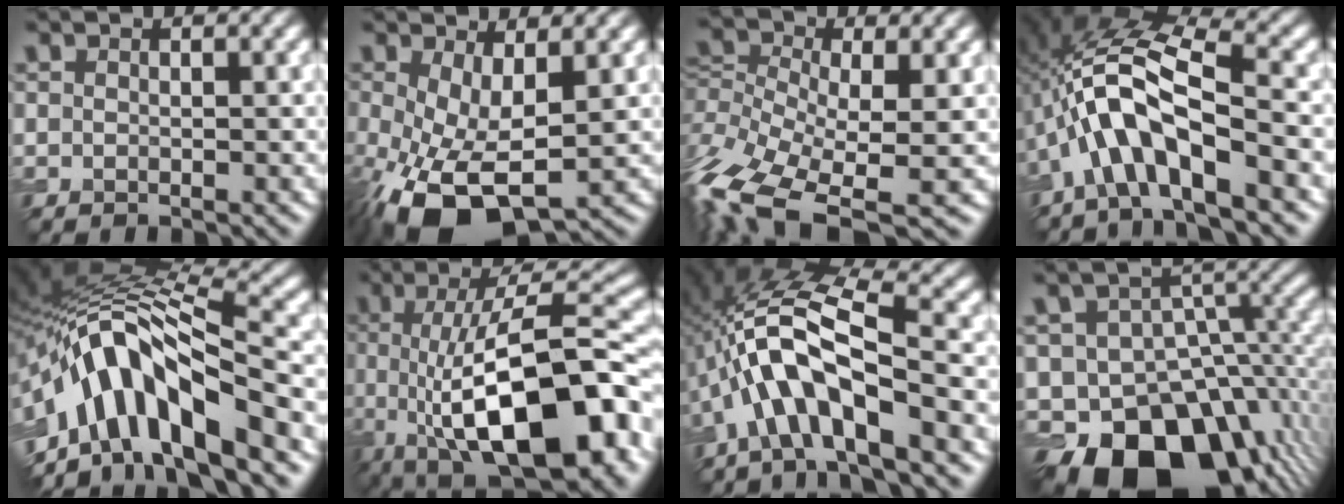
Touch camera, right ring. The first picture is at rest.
{"total": 9.7, "force": [-2.8, 4.9, 7.9], "torque": [-0.181, -0.040, -0.035]}
{"total": 12.5, "force": [-6.3, 5.7, 9.1], "torque": [-0.223, -0.005, -0.126]}
{"total": 8.2, "force": [-3.1, 2.5, 7.1], "torque": [-0.139, 0.023, -0.064]}
{"total": 11.7, "force": [-5.5, 4.5, 9.2], "torque": [-0.145, 0.024, -0.101]}
{"total": 14.0, "force": [-3.5, 4.7, 12.7], "torque": [-0.162, 0.000, -0.066]}
{"total": 8.6, "force": [-3.2, 2.5, 7.5], "torque": [-0.143, 0.023, -0.066]}
{"total": 15.5, "force": [-8.2, 9.2, 9.4], "torque": [-0.158, -0.013, -0.127]}